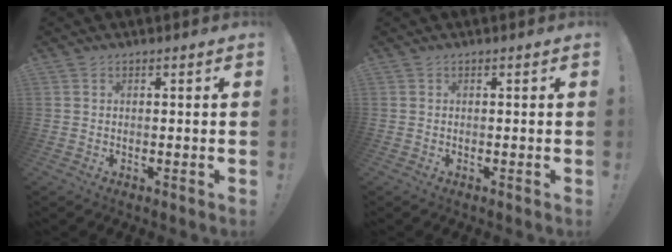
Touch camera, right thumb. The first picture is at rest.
{"total": 0.0}